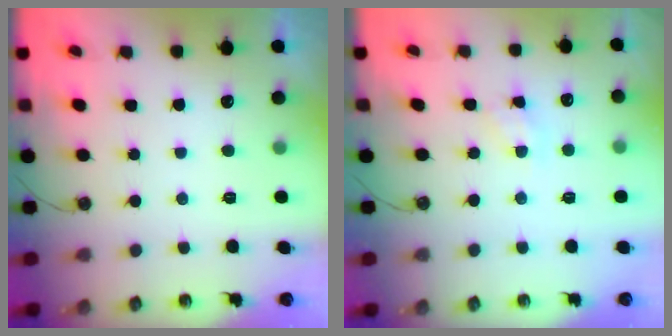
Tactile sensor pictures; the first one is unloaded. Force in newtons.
{"total": 4.8, "press": 4.8, "slide": 0.5}